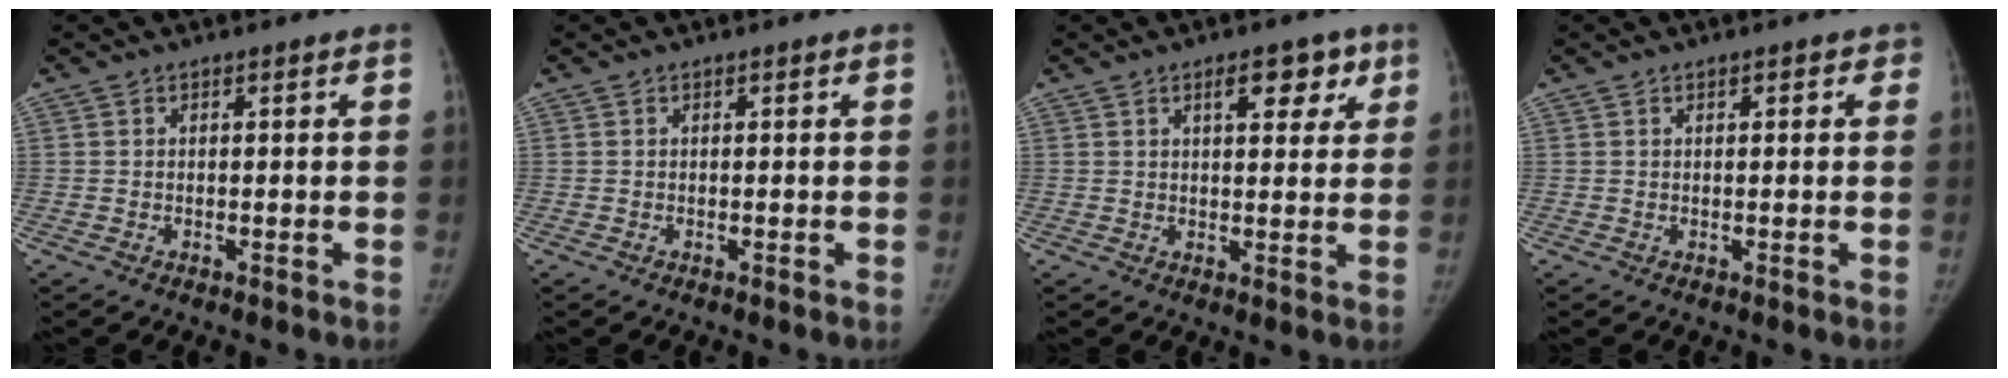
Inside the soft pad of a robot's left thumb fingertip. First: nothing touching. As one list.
[{"total": 0.0}, {"total": 6.7, "force": [3.4, 3.3, 4.7], "torque": [-0.033, -0.012, 0.043]}, {"total": 1.5, "force": [0.7, 1.0, 0.9], "torque": [0.005, 0.002, 0.003]}]